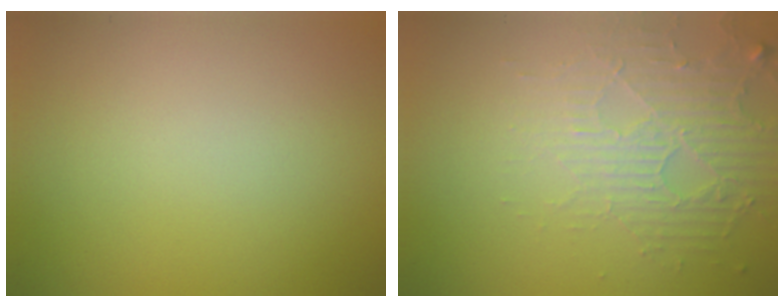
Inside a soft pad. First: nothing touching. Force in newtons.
{"total": 4.0, "press": 2.9, "slide": 2.8}